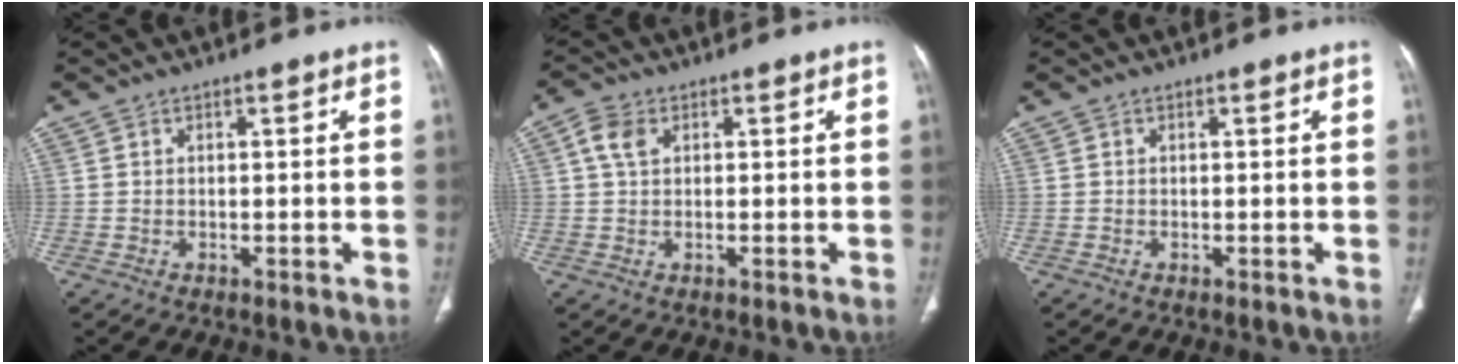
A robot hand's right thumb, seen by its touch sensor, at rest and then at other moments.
{"total": 3.8, "force": [1.0, 2.5, 2.7], "torque": [-0.061, 0.005, 0.019]}
{"total": 0.0}